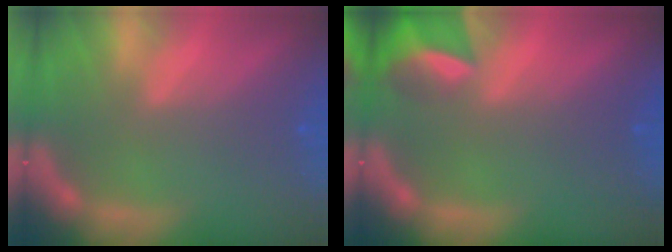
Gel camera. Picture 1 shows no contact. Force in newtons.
{"total": 4.9}